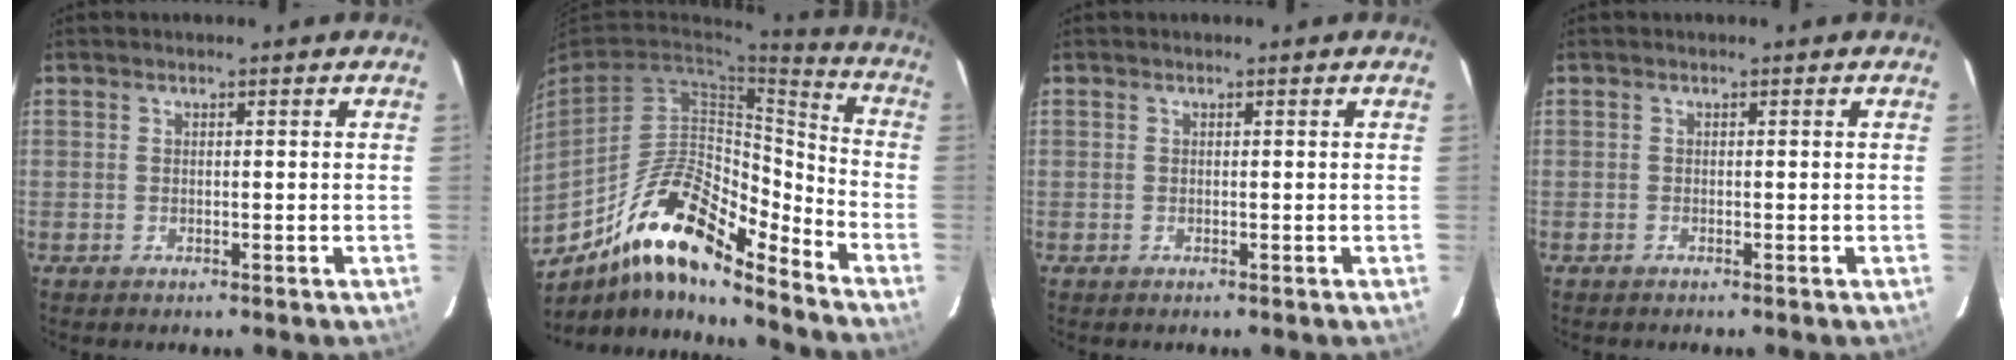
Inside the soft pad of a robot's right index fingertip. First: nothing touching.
{"total": 18.1, "force": [-13.3, 4.8, 11.3], "torque": [-0.194, 0.004, -0.239]}
{"total": 0.0}
{"total": 0.0}